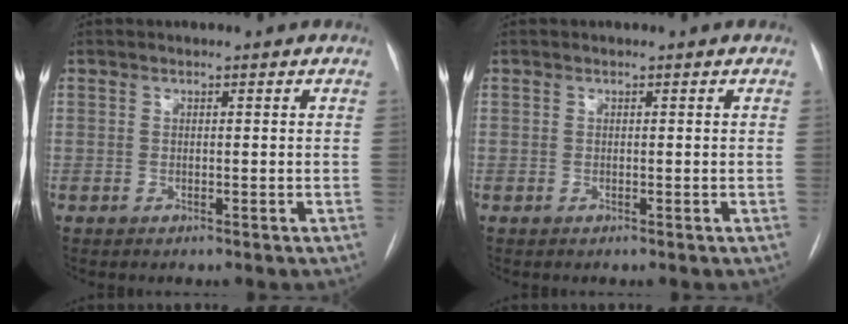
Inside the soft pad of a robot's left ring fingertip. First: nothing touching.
{"total": 0.0}